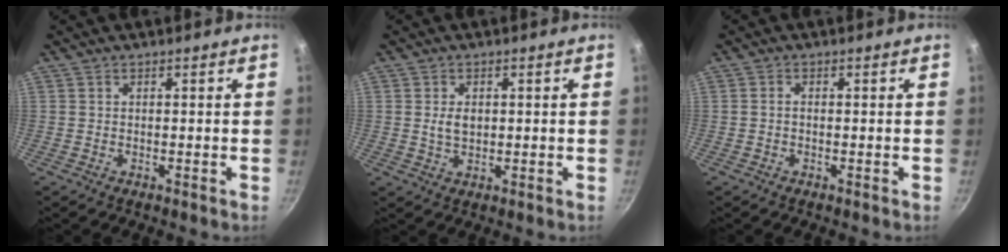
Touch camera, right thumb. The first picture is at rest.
{"total": 3.2, "force": [0.4, 2.1, 2.4], "torque": [-0.032, -0.002, 0.009]}
{"total": 0.8, "force": [-0.2, 0.5, 0.6], "torque": [-0.010, 0.006, -0.005]}